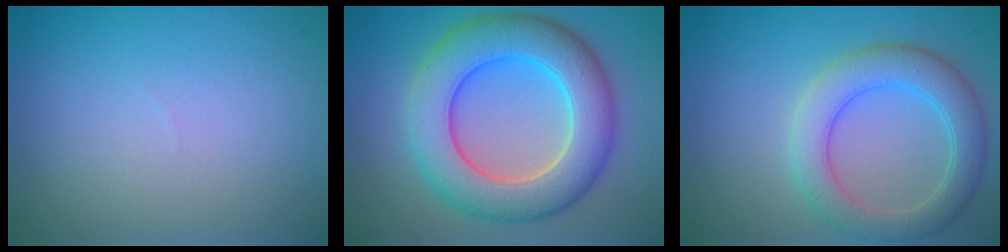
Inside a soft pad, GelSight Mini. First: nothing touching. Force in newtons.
{"total": 9.4, "press": 9.4, "slide": 0.2}
{"total": 5.1, "press": 5.1, "slide": 0.4}